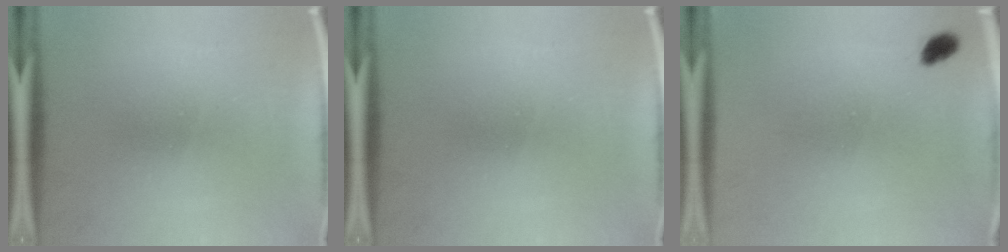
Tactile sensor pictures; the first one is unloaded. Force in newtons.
{"total": 0.0}
{"total": 1.8}